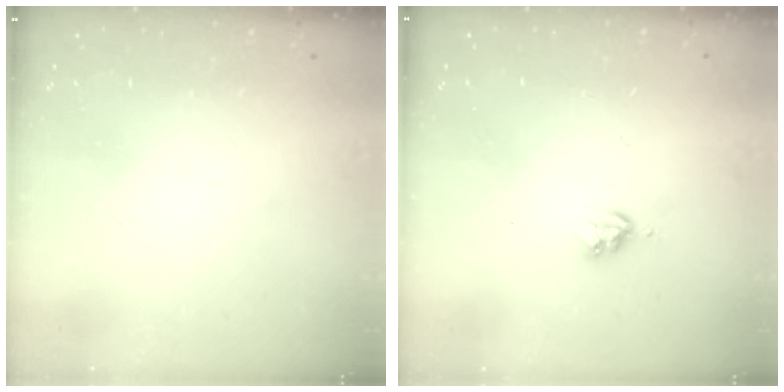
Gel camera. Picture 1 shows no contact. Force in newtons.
{"total": 3.6, "press": 3.6, "slide": 0.5}